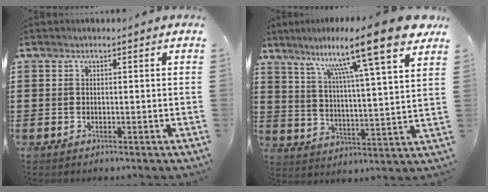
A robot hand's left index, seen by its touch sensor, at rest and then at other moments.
{"total": 14.2, "force": [10.6, -0.1, 9.4], "torque": [-0.173, -0.063, 0.160]}